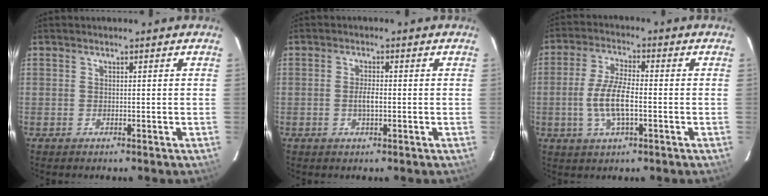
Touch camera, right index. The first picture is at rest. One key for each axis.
{"total": 2.5, "fx": -0.5, "fy": 0.8, "fz": 2.4, "tx": -0.044, "ty": 0.001, "tz": -0.009}
{"total": 8.2, "fx": -1.8, "fy": 2.7, "fz": 7.5, "tx": -0.154, "ty": -0.001, "tz": -0.036}